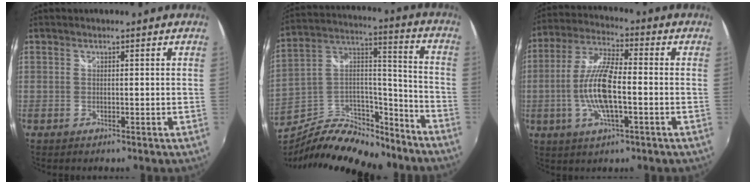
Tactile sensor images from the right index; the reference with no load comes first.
{"total": 20.1, "force": [-15.9, 8.2, 9.1], "torque": [-0.177, 0.040, -0.247]}
{"total": 11.8, "force": [-2.4, 3.1, 11.1], "torque": [-0.229, 0.001, -0.050]}